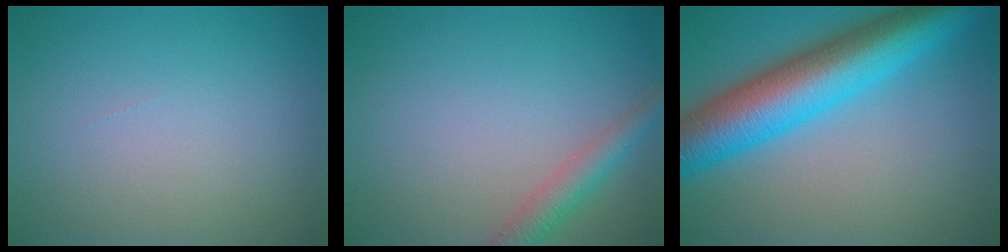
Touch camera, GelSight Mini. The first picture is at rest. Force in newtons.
{"total": 2.7, "press": 2.7, "slide": 0.2}
{"total": 10.7, "press": 10.7, "slide": 0.2}